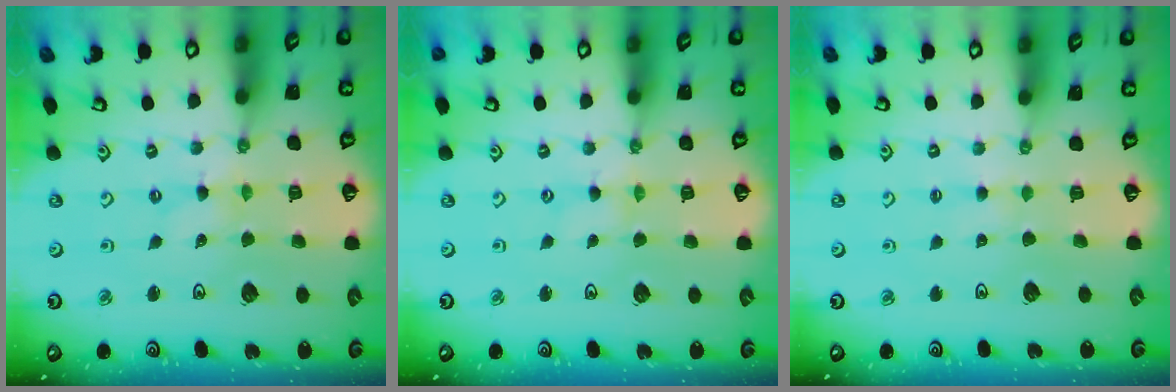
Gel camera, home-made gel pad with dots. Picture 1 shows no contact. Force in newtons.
{"total": 0.8, "press": 0.8, "slide": 0.1}
{"total": 1.8, "press": 1.7, "slide": 0.4}